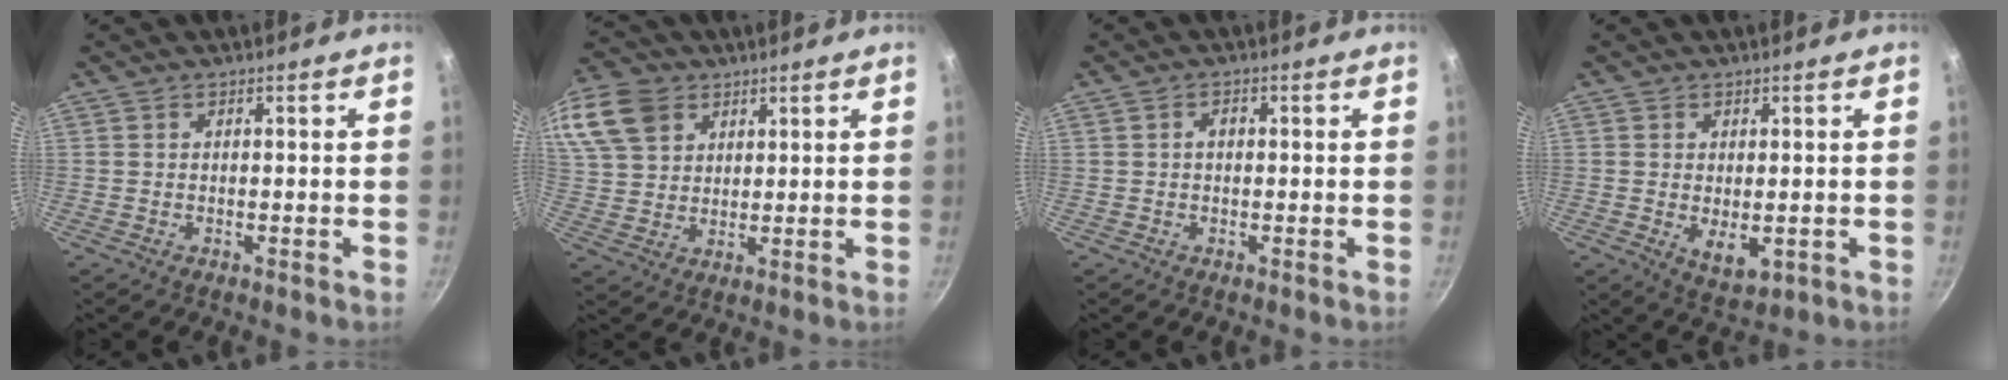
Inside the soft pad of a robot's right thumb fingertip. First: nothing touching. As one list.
[{"total": 16.2, "force": [8.0, 11.7, 7.8], "torque": [-0.167, 0.008, 0.157]}, {"total": 1.4, "force": [0.0, 0.9, 1.0], "torque": [-0.015, 0.006, -0.001]}, {"total": 5.2, "force": [-0.5, 2.9, 4.3], "torque": [-0.064, -0.014, 0.002]}]